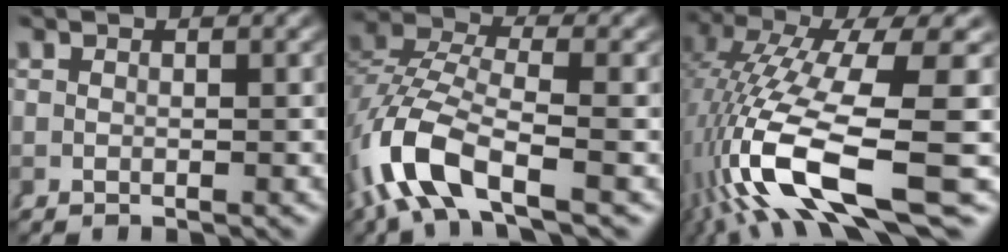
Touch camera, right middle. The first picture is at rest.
{"total": 6.2, "force": [-2.4, 3.1, 4.8], "torque": [-0.126, -0.018, -0.031]}
{"total": 12.8, "force": [-3.1, 5.5, 11.1], "torque": [-0.217, -0.033, -0.024]}